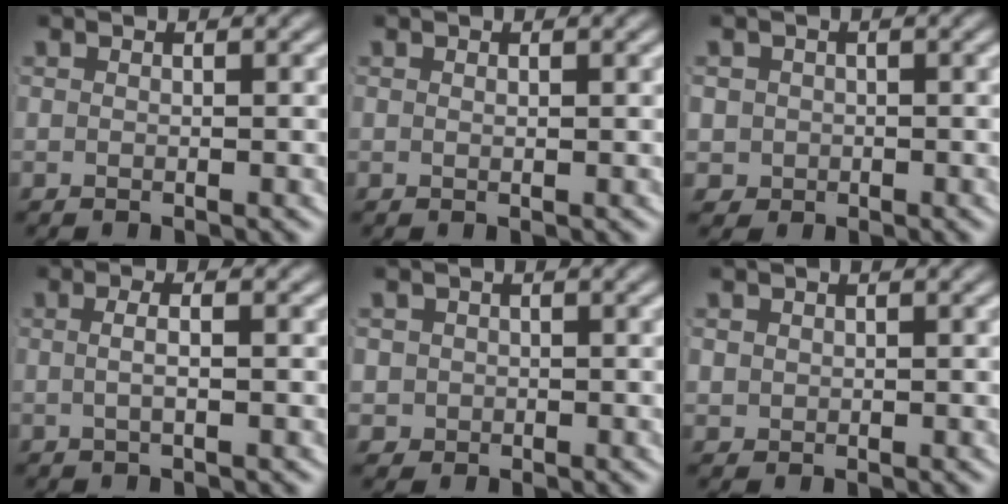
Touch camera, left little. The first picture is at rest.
{"total": 0.0}
{"total": 4.6, "force": [-0.6, 4.4, 1.1], "torque": [-0.040, -0.018, -0.009]}
{"total": 1.8, "force": [-0.3, 0.3, 1.7], "torque": [-0.030, -0.002, -0.004]}
{"total": 4.0, "force": [-0.4, 3.8, 0.9], "torque": [-0.036, -0.016, -0.005]}
{"total": 1.6, "force": [0.4, 1.4, 0.5], "torque": [-0.022, -0.007, 0.013]}